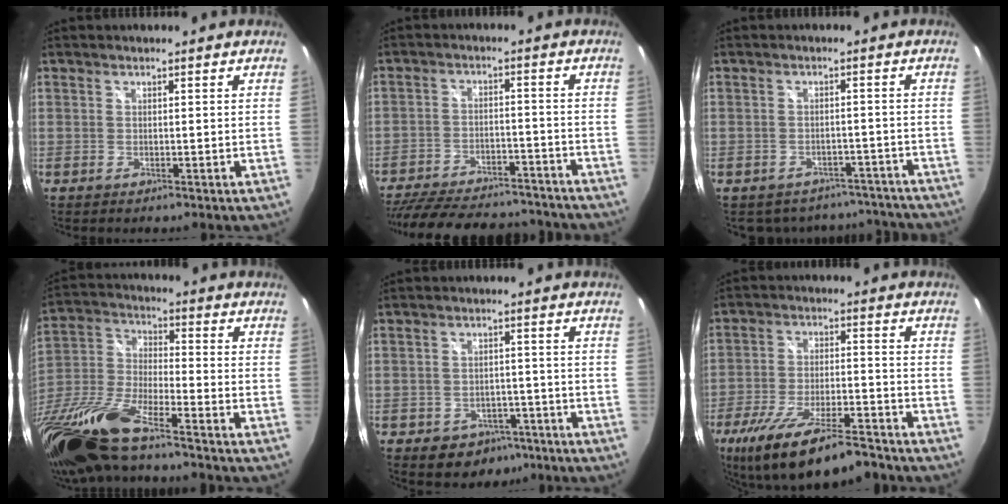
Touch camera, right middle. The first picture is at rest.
{"total": 25.9, "force": [-22.0, 8.9, 10.4], "torque": [-0.220, 0.007, -0.290]}
{"total": 12.9, "force": [-10.9, 6.4, 2.7], "torque": [-0.058, 0.024, -0.117]}
{"total": 20.1, "force": [-14.9, 3.4, 13.1], "torque": [-0.279, -0.043, -0.298]}
{"total": 7.2, "force": [-4.1, 5.5, 2.1], "torque": [-0.044, 0.016, -0.038]}
{"total": 18.5, "force": [-13.7, 5.0, 11.3], "torque": [-0.223, -0.037, -0.222]}